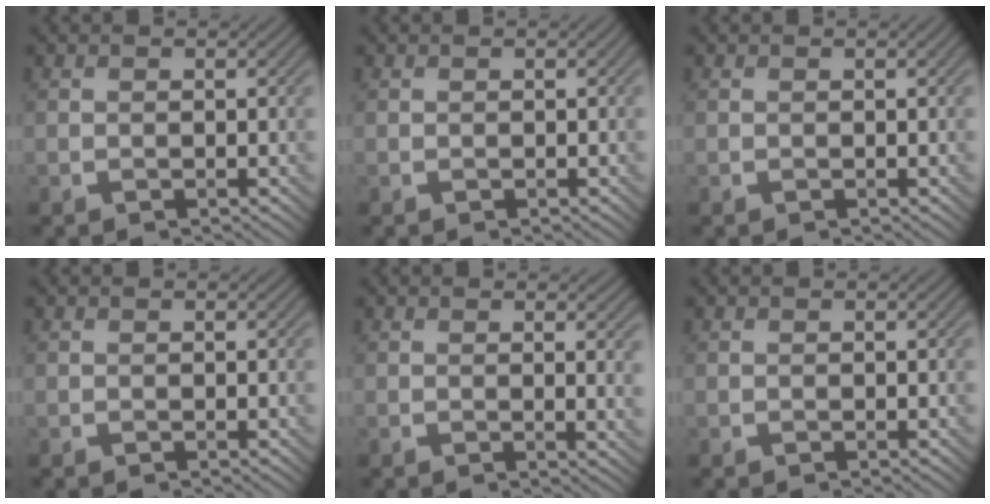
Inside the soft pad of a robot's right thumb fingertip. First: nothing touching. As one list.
[{"total": 0.0}, {"total": 0.0}, {"total": 0.0}, {"total": 2.1, "force": [0.5, 0.3, 2.0], "torque": [-0.033, -0.002, 0.009]}, {"total": 0.0}]